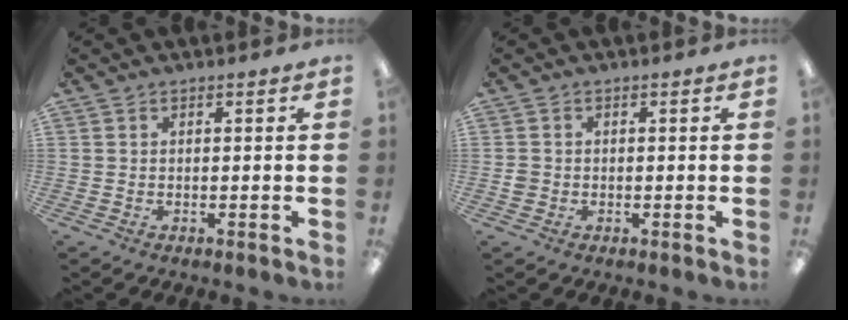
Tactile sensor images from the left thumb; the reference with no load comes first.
{"total": 1.8, "force": [-0.4, 1.7, 0.5], "torque": [-0.008, 0.003, -0.010]}